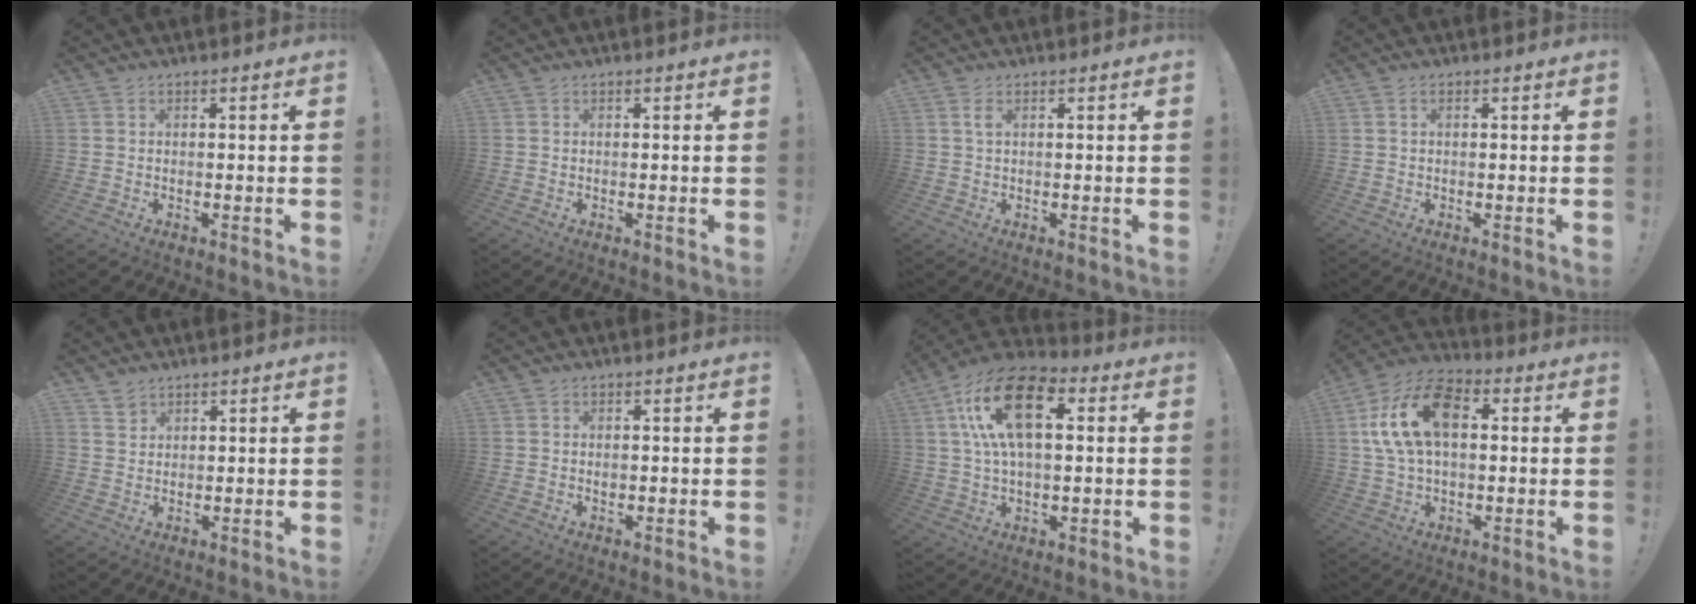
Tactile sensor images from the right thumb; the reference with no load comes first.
{"total": 0.0}
{"total": 1.7, "force": [0.6, 0.6, 1.4], "torque": [-0.024, 0.000, 0.009]}
{"total": 0.9, "force": [0.2, 0.4, 0.7], "torque": [-0.015, 0.002, 0.004]}
{"total": 2.8, "force": [2.2, 1.7, 0.4], "torque": [0.010, -0.018, 0.039]}
{"total": 0.8, "force": [-0.3, 0.7, 0.3], "torque": [-0.002, 0.001, -0.006]}
{"total": 19.8, "force": [4.9, 11.1, 15.6], "torque": [-0.268, 0.007, 0.084]}
{"total": 17.8, "force": [4.0, 10.9, 13.5], "torque": [-0.253, 0.005, 0.066]}